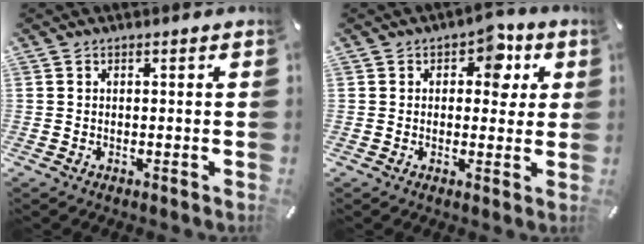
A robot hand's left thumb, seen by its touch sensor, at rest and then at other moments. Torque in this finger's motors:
{"motor_torque": [0.86, 1.09, 0.41, -0.42, 0.12]}